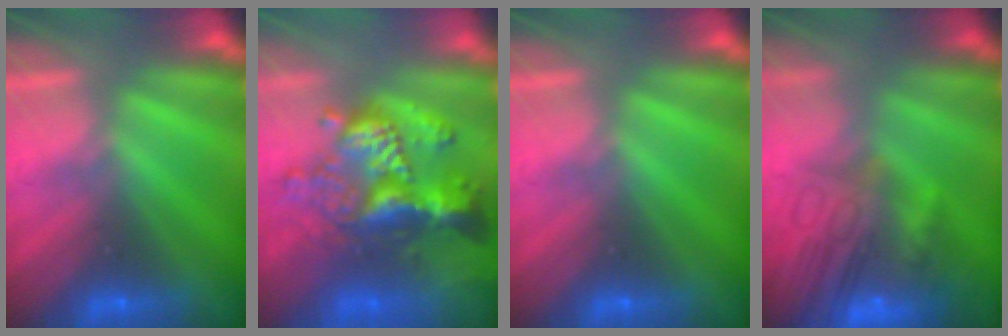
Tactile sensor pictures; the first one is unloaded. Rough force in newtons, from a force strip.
{"total": 9.0}
{"total": 0.0}
{"total": 6.3}